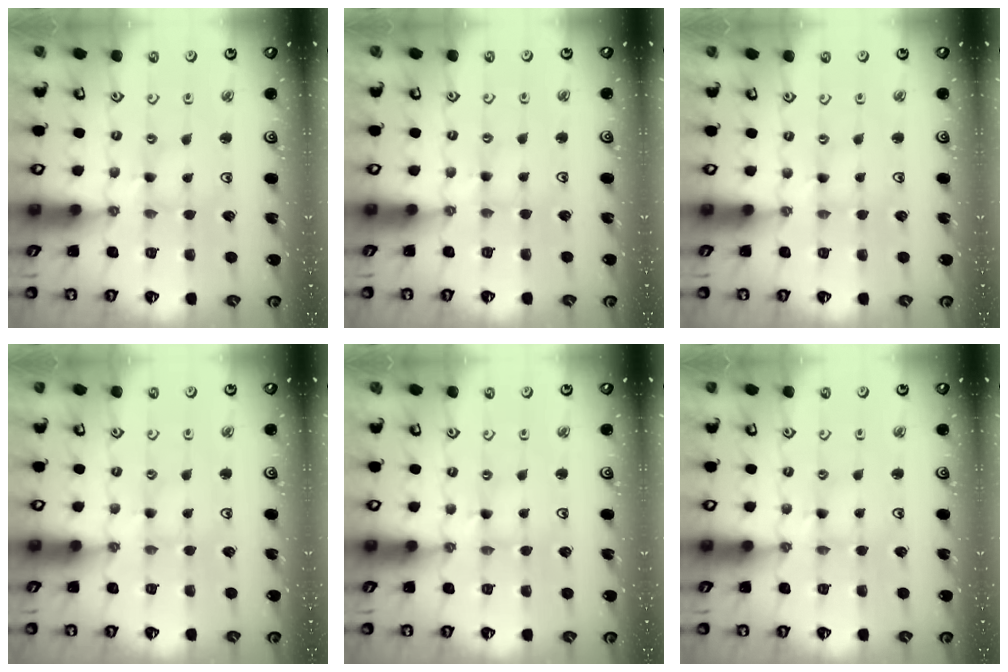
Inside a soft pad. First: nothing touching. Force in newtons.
{"total": 1.6, "press": 1.6, "slide": 0.4}
{"total": 0.7, "press": 0.6, "slide": 0.1}
{"total": 1.6, "press": 1.6, "slide": 0.3}
{"total": 1.3, "press": 1.3, "slide": 0.2}
{"total": 3.7, "press": 3.7, "slide": 0.4}